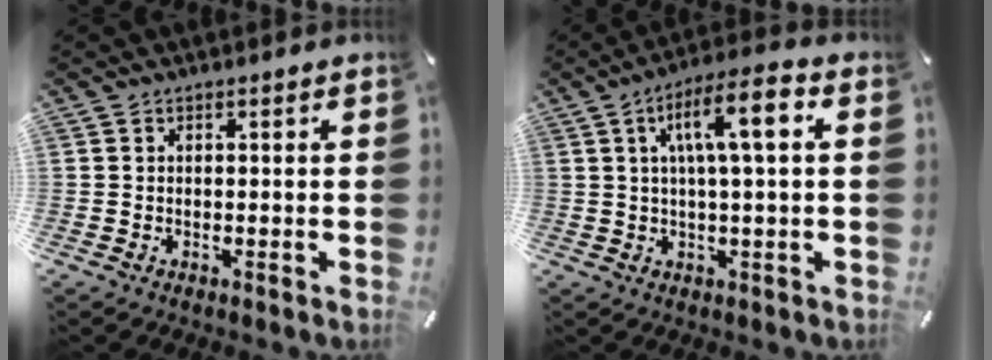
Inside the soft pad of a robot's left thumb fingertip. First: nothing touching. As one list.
[{"total": 10.6, "force": [2.8, 2.4, 9.9], "torque": [-0.172, 0.005, 0.041]}]